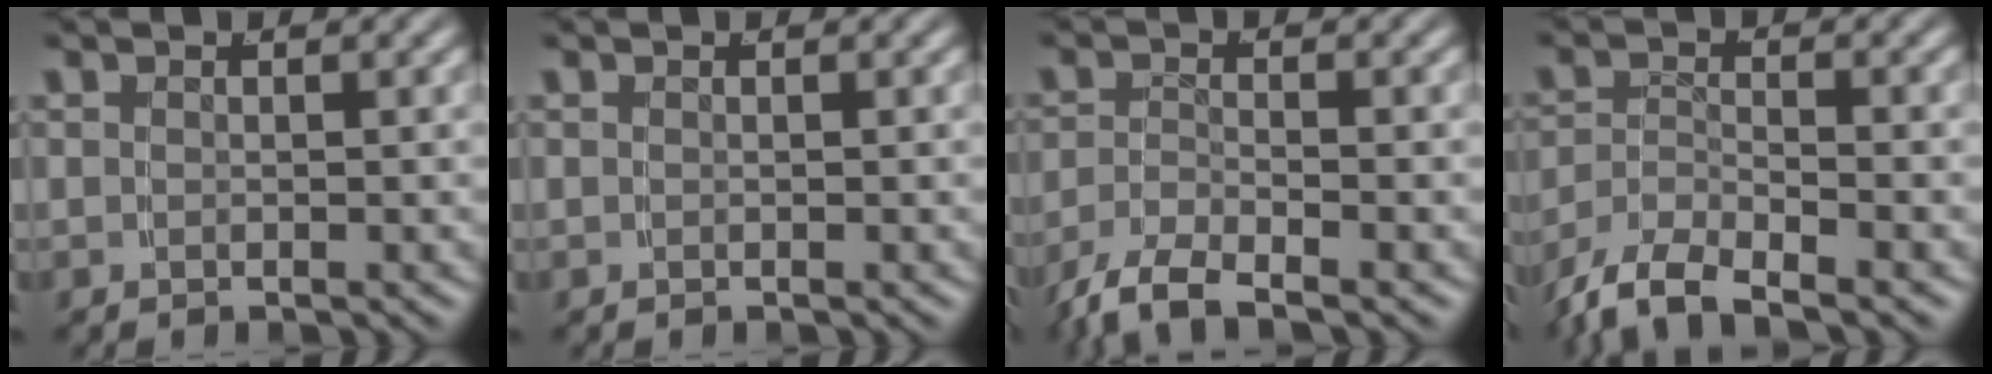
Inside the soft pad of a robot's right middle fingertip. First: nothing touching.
{"total": 0.0}
{"total": 4.8, "force": [-3.8, 1.4, 2.6], "torque": [-0.053, -0.014, -0.054]}
{"total": 7.1, "force": [-5.2, 3.7, 3.1], "torque": [-0.072, -0.022, -0.080]}